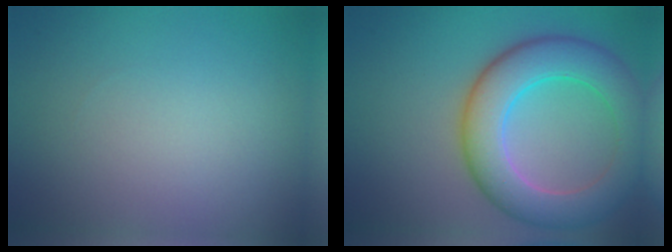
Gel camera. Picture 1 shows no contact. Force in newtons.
{"total": 8.3, "press": 8.2, "slide": 0.5}